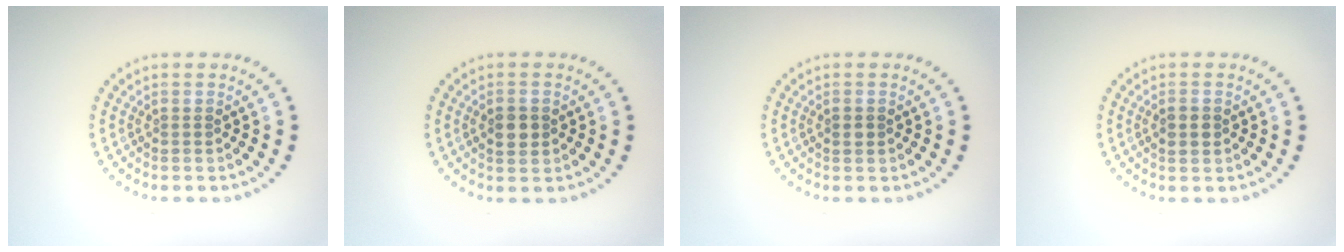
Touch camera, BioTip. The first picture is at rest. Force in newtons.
{"total": 2.4, "press": 2.4, "slide": 0.0}
{"total": 1.1, "press": 1.1, "slide": 0.0}
{"total": 1.4, "press": 1.4, "slide": 0.1}